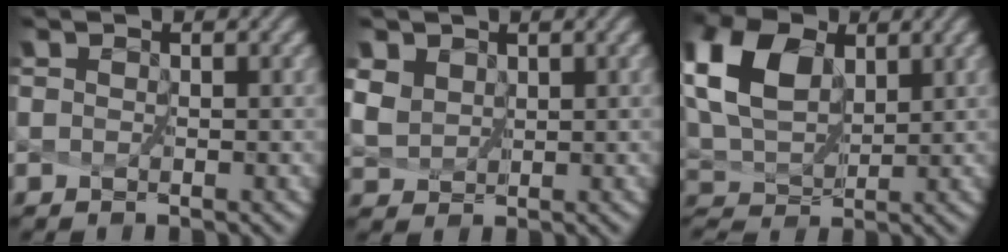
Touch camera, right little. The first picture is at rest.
{"total": 3.1, "force": [2.0, 2.2, 0.9], "torque": [-0.063, 0.000, 0.056]}
{"total": 6.6, "force": [2.5, 4.2, 4.5], "torque": [-0.118, 0.009, 0.061]}